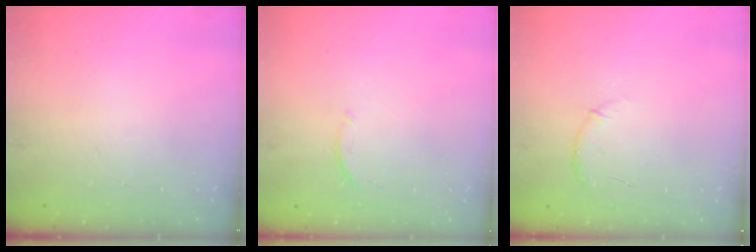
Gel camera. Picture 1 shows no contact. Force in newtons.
{"total": 4.8, "press": 4.7, "slide": 0.7}
{"total": 6.4, "press": 6.2, "slide": 1.7}